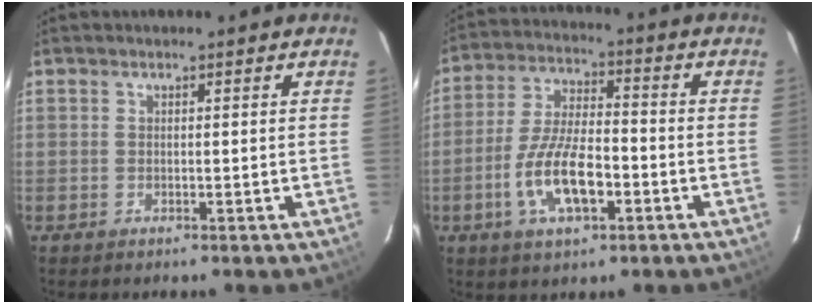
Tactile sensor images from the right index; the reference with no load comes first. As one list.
[{"total": 11.8, "force": [-4.3, 4.5, 10.1], "torque": [-0.207, -0.002, -0.077]}]